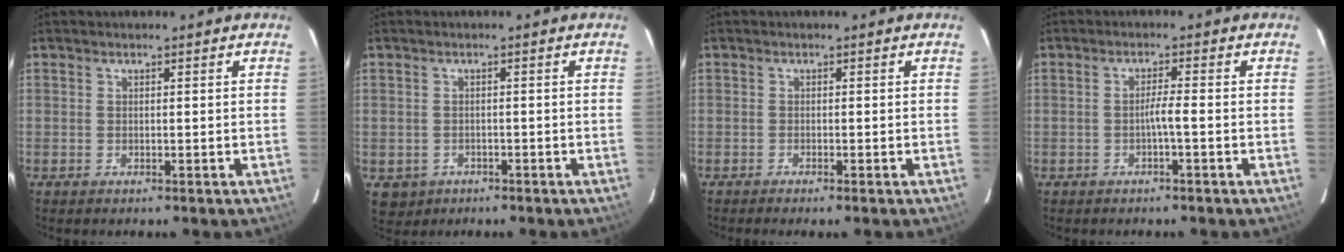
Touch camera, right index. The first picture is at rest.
{"total": 3.7, "force": [-1.6, 3.3, 0.4], "torque": [-0.011, 0.005, -0.018]}
{"total": 1.8, "force": [-1.5, -0.1, 1.1], "torque": [-0.017, -0.001, -0.019]}
{"total": 2.1, "force": [-0.7, -0.3, 1.9], "torque": [-0.034, 0.002, -0.015]}